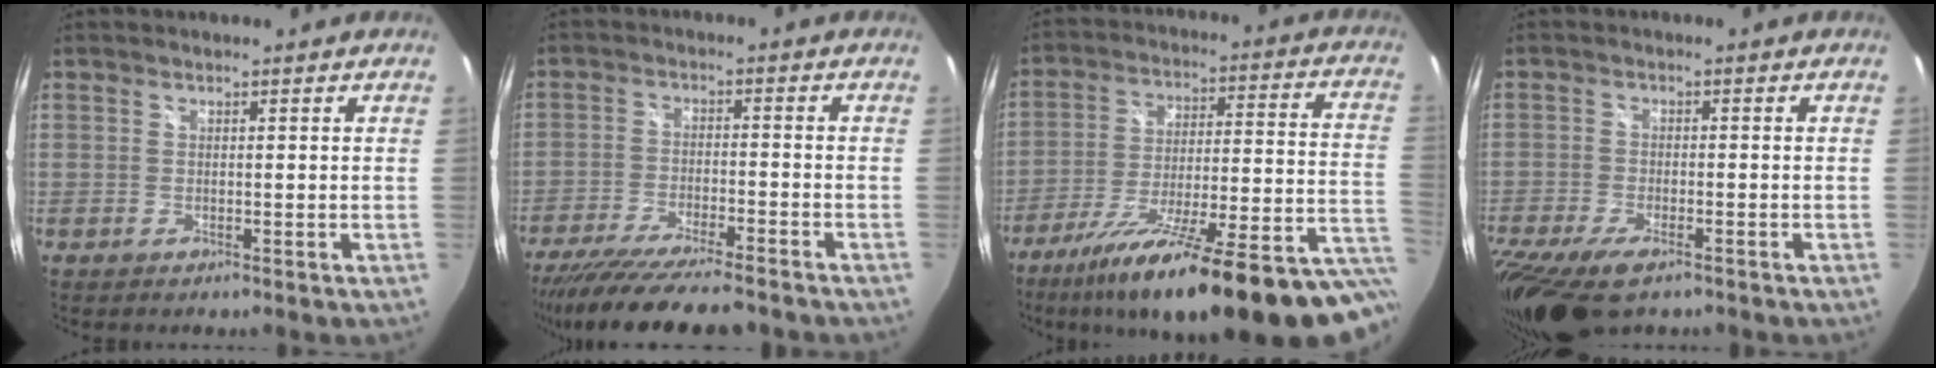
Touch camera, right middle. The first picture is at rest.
{"total": 16.6, "force": [-14.3, 2.4, 8.2], "torque": [-0.162, -0.038, -0.227]}
{"total": 29.7, "force": [-19.8, 4.2, 21.7], "torque": [-0.302, -0.059, -0.286]}
{"total": 12.1, "force": [-8.3, 4.6, 7.5], "torque": [-0.186, -0.053, -0.150]}